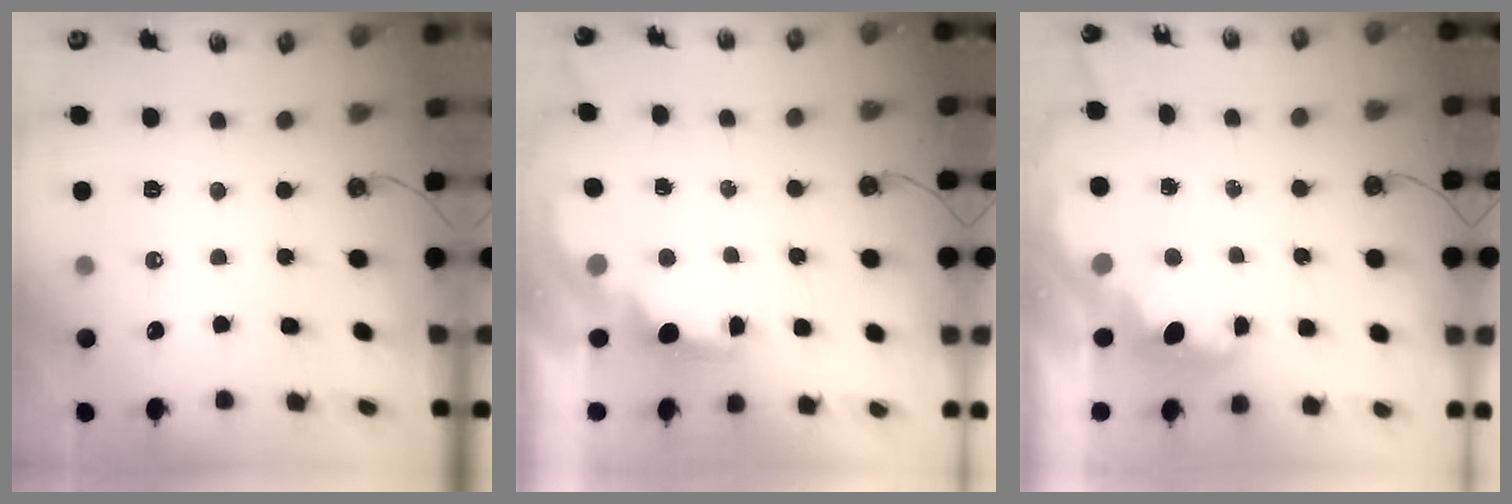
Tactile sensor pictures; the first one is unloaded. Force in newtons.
{"total": 2.1, "press": 1.9, "slide": 0.8}
{"total": 3.8, "press": 3.7, "slide": 0.5}